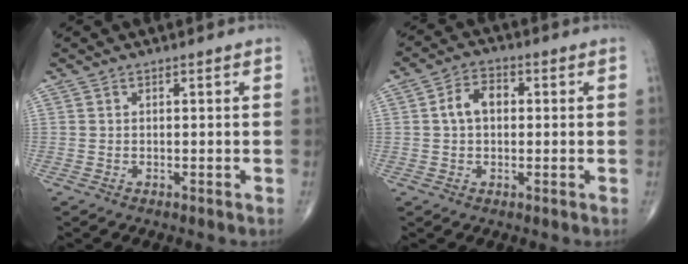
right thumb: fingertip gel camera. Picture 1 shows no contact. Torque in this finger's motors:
{"motor_torque": [0.01, 0.00, 0.17, 0.02, 0.12]}